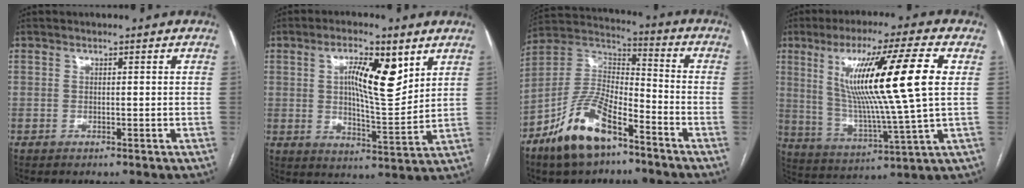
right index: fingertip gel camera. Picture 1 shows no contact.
{"total": 10.2, "force": [4.0, 2.6, 9.0], "torque": [-0.149, 0.002, 0.069]}
{"total": 13.9, "force": [-9.0, 4.9, 9.4], "torque": [-0.192, 0.010, -0.169]}
{"total": 18.4, "force": [4.4, -0.7, 17.9], "torque": [-0.317, -0.004, 0.069]}